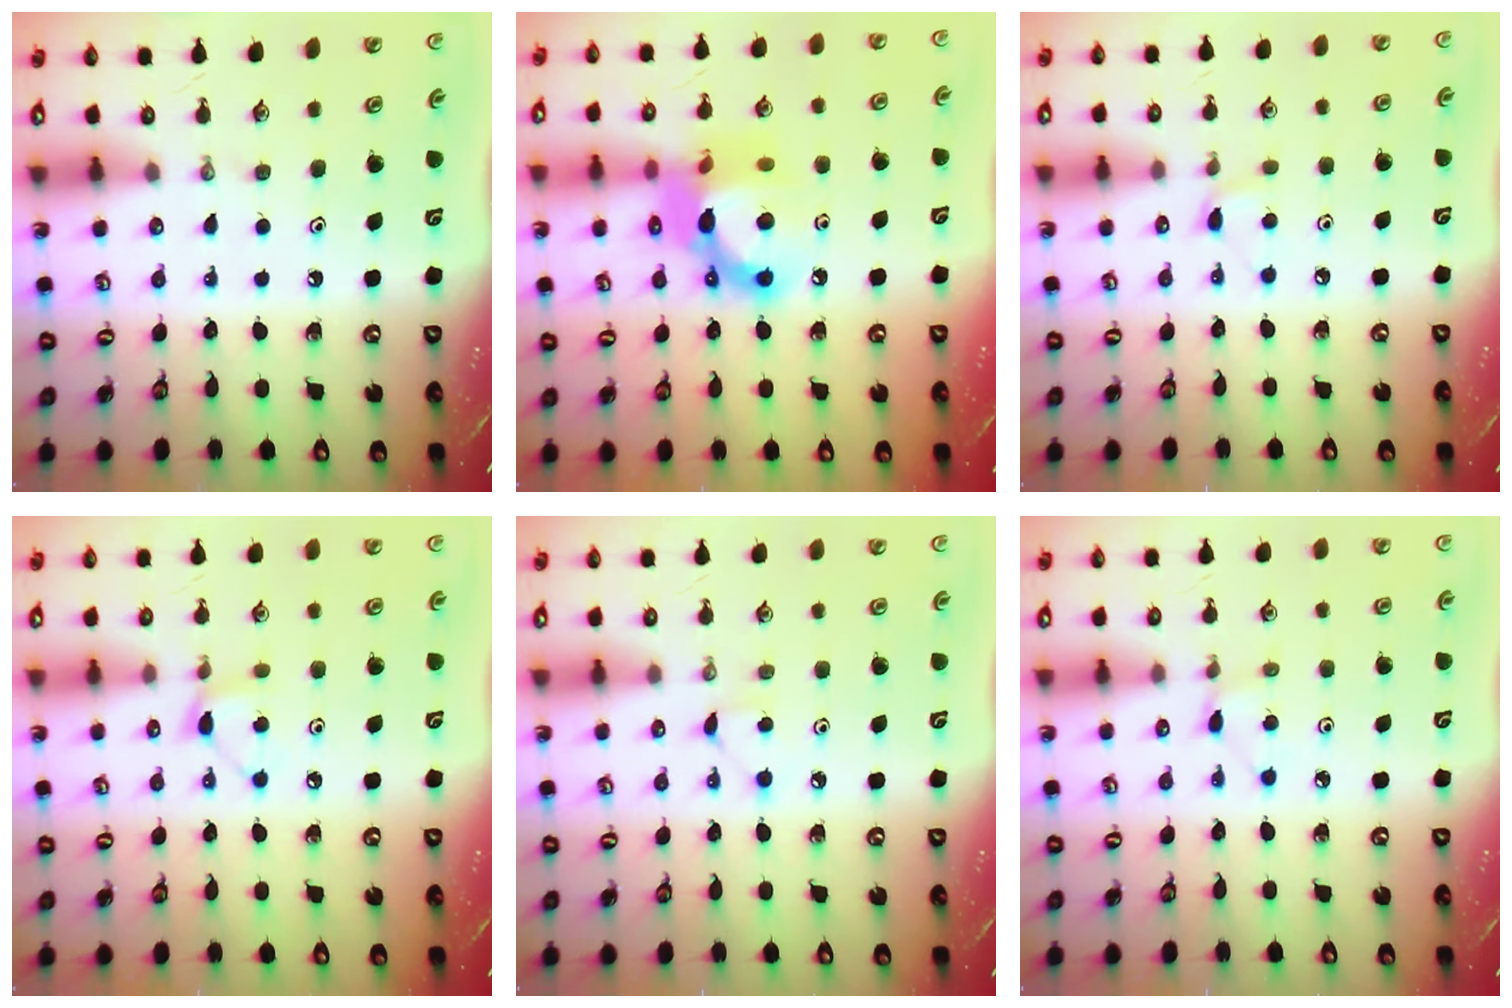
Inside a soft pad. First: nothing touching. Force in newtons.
{"total": 15.1, "press": 15.1, "slide": 1.2}
{"total": 4.4, "press": 4.3, "slide": 0.5}
{"total": 5.4, "press": 5.4, "slide": 0.6}
{"total": 3.2, "press": 3.1, "slide": 0.4}
{"total": 1.5, "press": 1.5, "slide": 0.2}